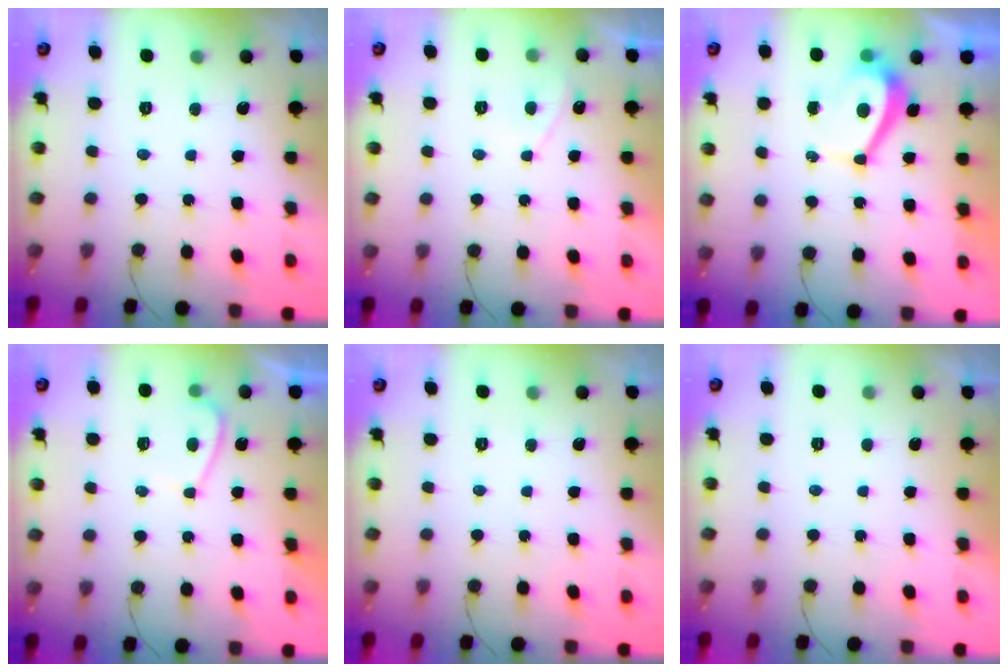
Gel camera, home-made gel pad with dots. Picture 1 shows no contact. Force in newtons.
{"total": 2.3, "press": 2.2, "slide": 0.4}
{"total": 4.9, "press": 4.9, "slide": 0.3}
{"total": 3.5, "press": 3.3, "slide": 0.9}
{"total": 0.0}
{"total": 2.3, "press": 2.3, "slide": 0.3}